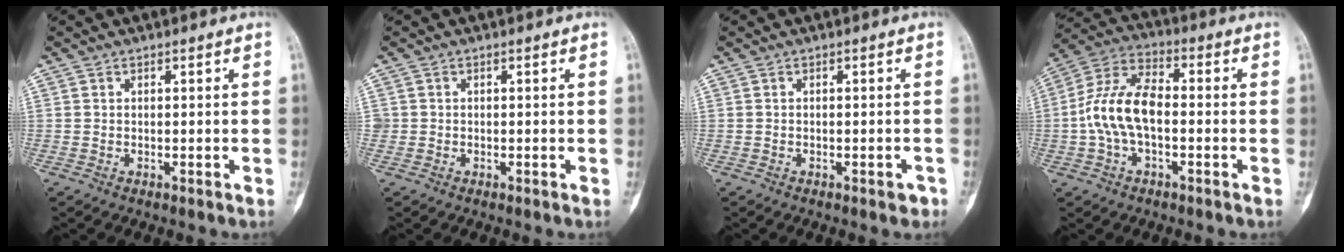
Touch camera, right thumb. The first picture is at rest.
{"total": 0.8, "force": [0.0, 0.8, 0.0], "torque": [0.005, 0.004, -0.001]}
{"total": 1.5, "force": [-0.9, 0.7, 1.0], "torque": [-0.005, 0.004, -0.012]}
{"total": 11.9, "force": [-1.3, 6.4, 10.0], "torque": [-0.203, 0.038, -0.031]}